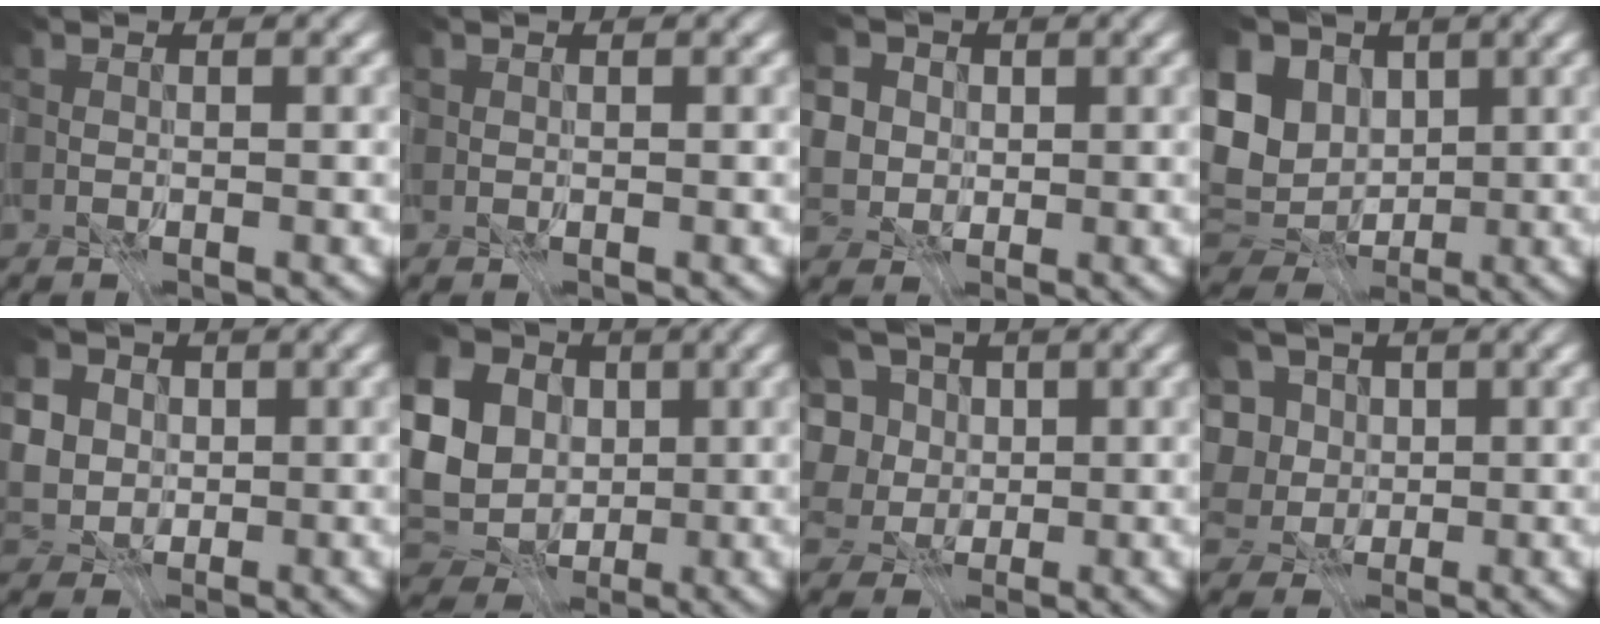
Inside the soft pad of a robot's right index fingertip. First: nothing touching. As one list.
[{"total": 1.0, "force": [0.6, 0.7, 0.4], "torque": [-0.009, 0.004, 0.009]}, {"total": 6.9, "force": [3.4, 5.1, 3.1], "torque": [-0.060, 0.007, 0.046]}, {"total": 8.2, "force": [0.0, 5.9, 5.7], "torque": [-0.103, -0.003, 0.013]}, {"total": 7.6, "force": [2.4, 6.1, 3.8], "torque": [-0.084, 0.007, 0.030]}, {"total": 9.7, "force": [-1.0, 8.0, 5.5], "torque": [-0.113, -0.023, -0.013]}, {"total": 6.1, "force": [0.4, 5.1, 3.3], "torque": [-0.084, 0.018, -0.024]}, {"total": 5.8, "force": [1.3, 4.7, 3.2], "torque": [-0.068, 0.016, -0.012]}]